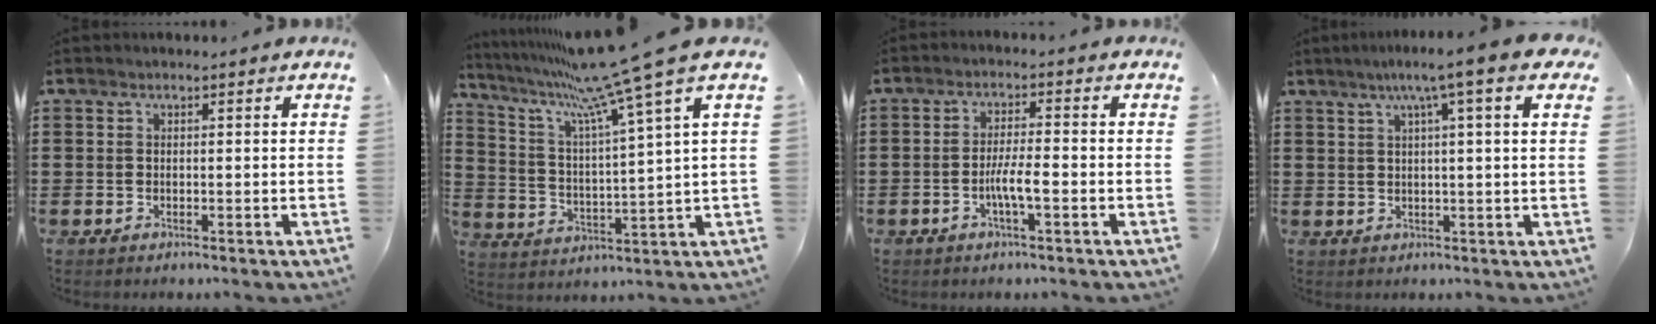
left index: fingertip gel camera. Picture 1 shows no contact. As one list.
[{"total": 12.3, "force": [9.6, -1.1, 7.7], "torque": [-0.174, -0.057, 0.153]}, {"total": 4.4, "force": [-1.6, 0.6, 4.0], "torque": [-0.084, -0.003, -0.033]}, {"total": 6.8, "force": [3.3, -0.2, 6.0], "torque": [-0.121, 0.003, 0.051]}]